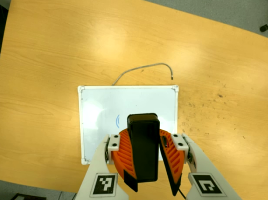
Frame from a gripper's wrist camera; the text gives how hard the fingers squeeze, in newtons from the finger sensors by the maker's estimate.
{"total": 10.2, "left": 10.2, "right": 10.2}